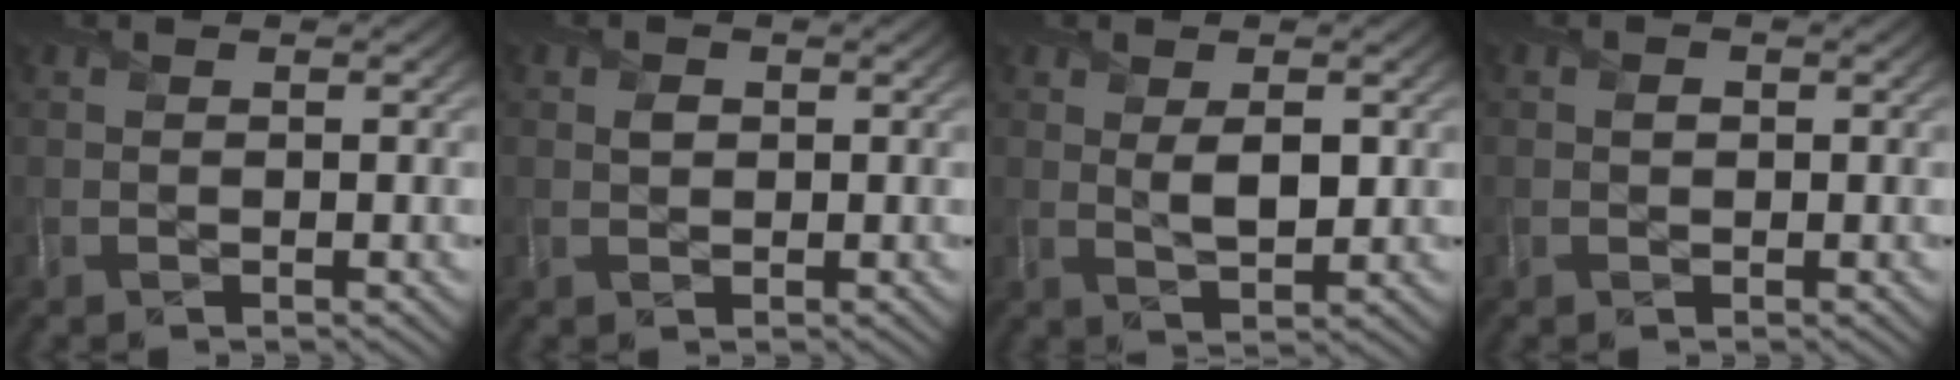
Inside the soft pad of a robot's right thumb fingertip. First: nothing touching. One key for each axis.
{"total": 1.1, "fx": 0.2, "fy": 0.9, "fz": 0.6, "tx": -0.012, "ty": -0.001, "tz": 0.001}
{"total": 3.6, "fx": 0.7, "fy": 1.8, "fz": 3.1, "tx": -0.064, "ty": -0.004, "tz": 0.014}
{"total": 0.9, "fx": 0.0, "fy": 0.8, "fz": 0.4, "tx": -0.006, "ty": -0.002, "tz": -0.005}